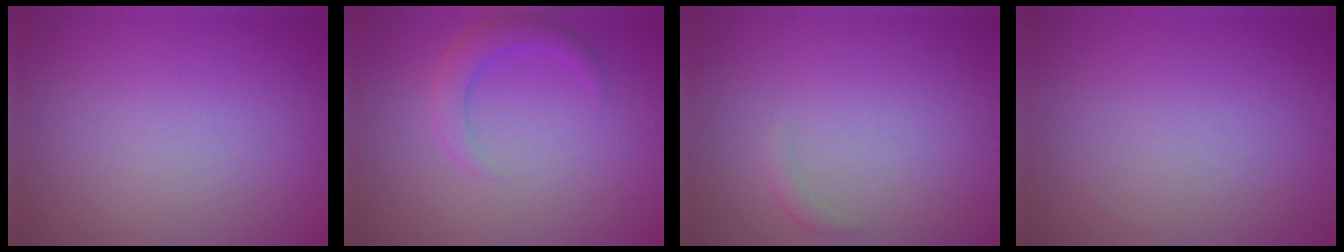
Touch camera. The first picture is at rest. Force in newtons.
{"total": 2.4, "press": 2.4, "slide": 0.2}
{"total": 0.8, "press": 0.8, "slide": 0.0}
{"total": 0.0}